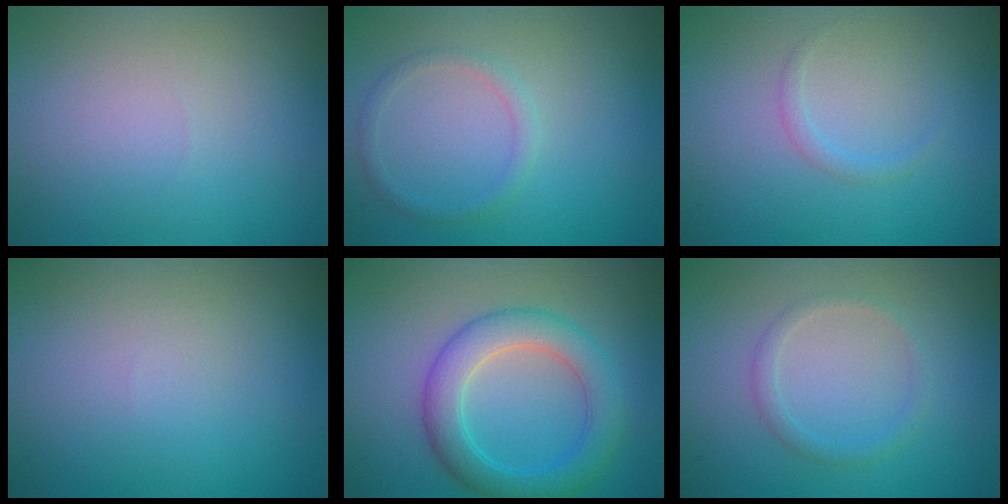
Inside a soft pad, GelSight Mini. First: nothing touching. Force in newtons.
{"total": 1.3, "press": 1.3, "slide": 0.0}
{"total": 0.9, "press": 0.9, "slide": 0.1}
{"total": 0.0}
{"total": 5.1, "press": 5.1, "slide": 0.1}
{"total": 1.4, "press": 1.4, "slide": 0.1}